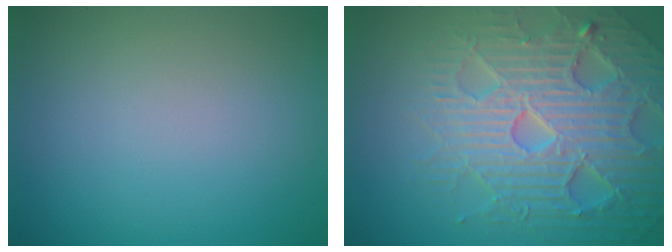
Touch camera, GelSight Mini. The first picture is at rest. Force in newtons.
{"total": 6.8, "press": 6.7, "slide": 1.5}